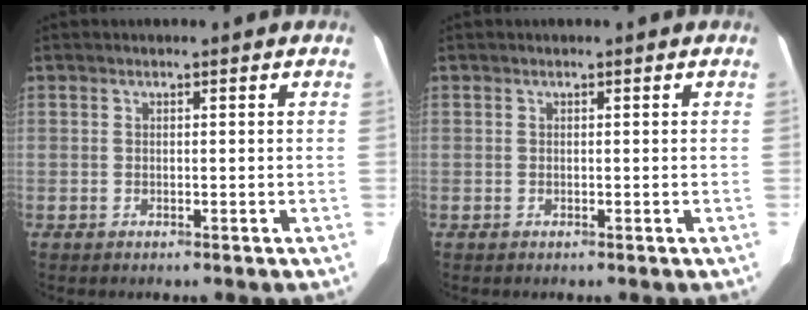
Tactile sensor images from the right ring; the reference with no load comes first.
{"total": 0.0}